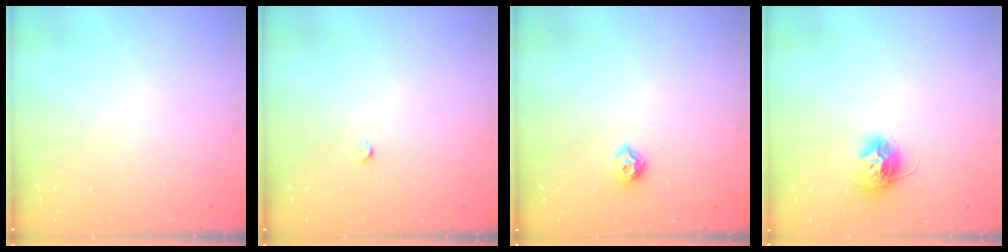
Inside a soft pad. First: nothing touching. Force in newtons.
{"total": 2.4, "press": 2.4, "slide": 0.3}
{"total": 7.3, "press": 7.2, "slide": 0.9}
{"total": 10.3, "press": 10.3, "slide": 0.4}